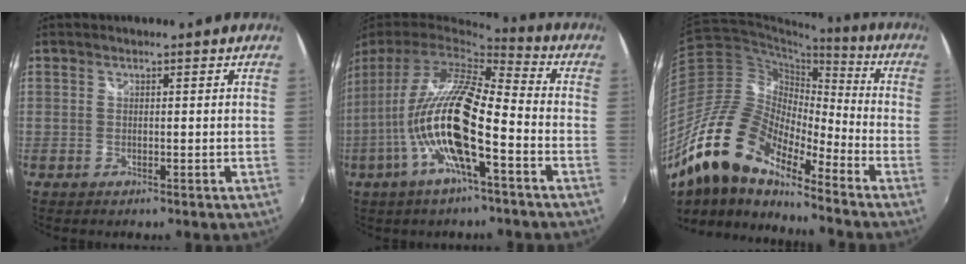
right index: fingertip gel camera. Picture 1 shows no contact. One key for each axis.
{"total": 17.0, "fx": -5.0, "fy": 3.5, "fz": 15.9, "tx": -0.284, "ty": -0.017, "tz": -0.100}
{"total": 19.1, "fx": -13.8, "fy": 6.2, "fz": 11.6, "tx": -0.210, "ty": -0.011, "tz": -0.278}